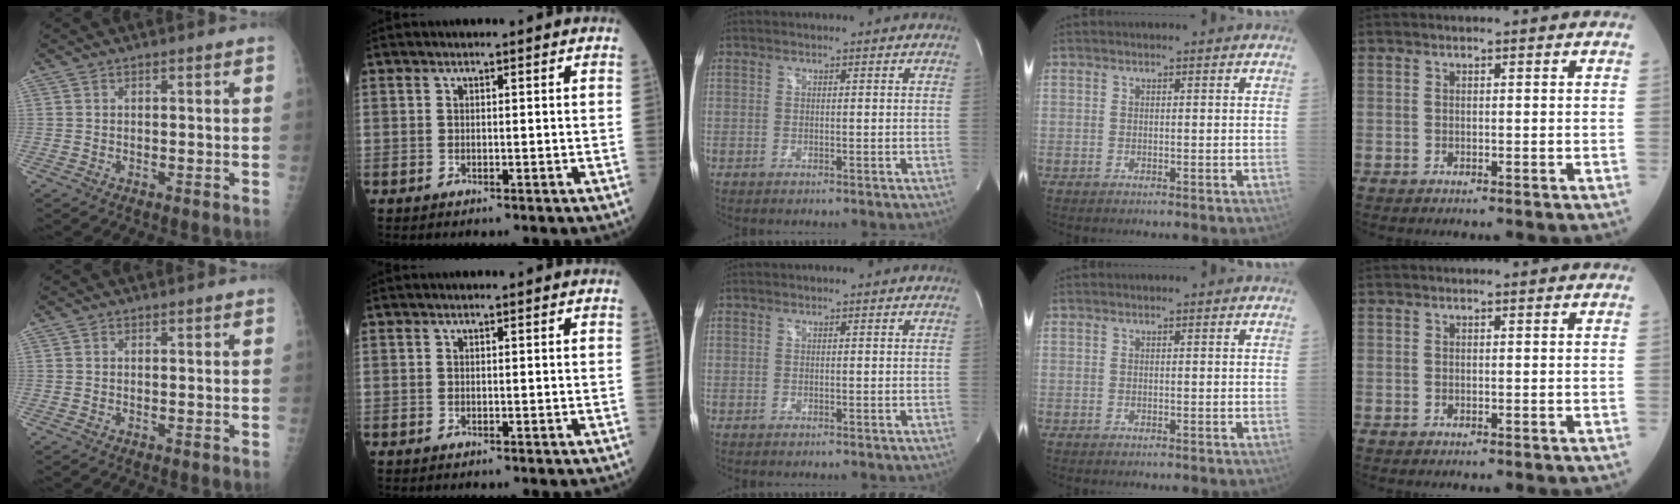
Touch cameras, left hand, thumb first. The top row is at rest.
{}